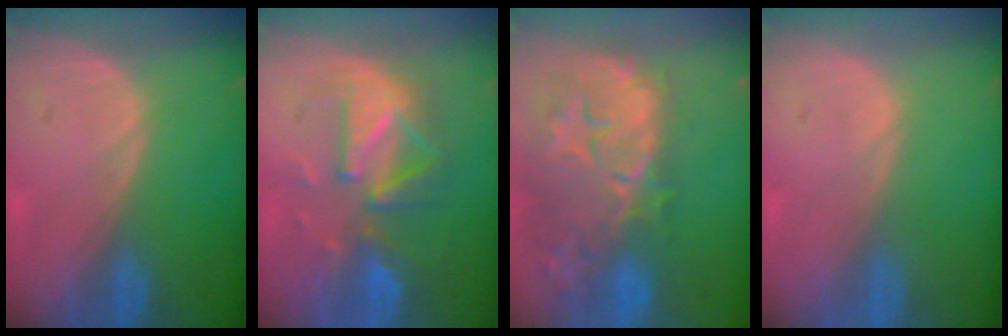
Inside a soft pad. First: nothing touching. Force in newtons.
{"total": 9.1, "press": 8.8, "slide": 2.1}
{"total": 14.3, "press": 11.9, "slide": 8.0}
{"total": 0.0}